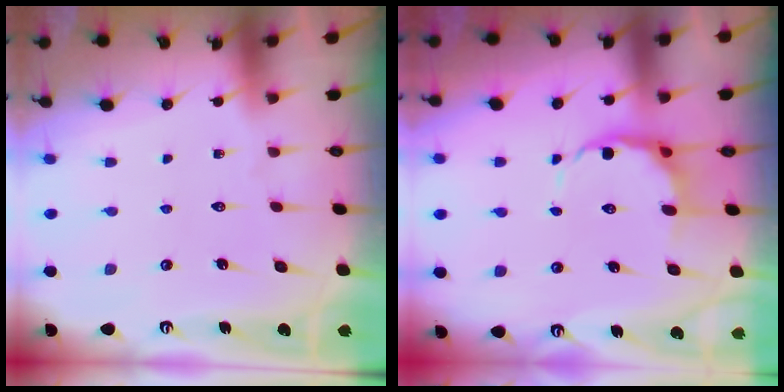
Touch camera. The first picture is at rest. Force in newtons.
{"total": 6.8, "press": 6.3, "slide": 2.6}